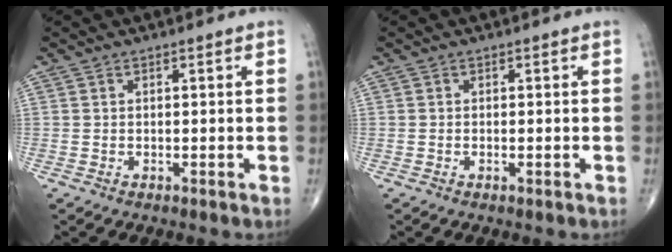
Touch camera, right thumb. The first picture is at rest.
{"total": 0.6, "force": [-0.2, 0.2, 0.5], "torque": [-0.013, -0.002, -0.004]}